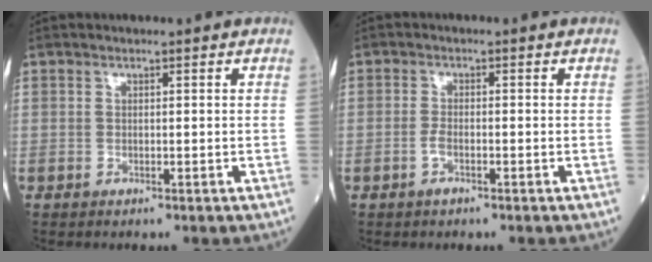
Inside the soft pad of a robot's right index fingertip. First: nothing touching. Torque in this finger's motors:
{"motor_torque": [0.29, -0.16, 0.19, 0.05]}